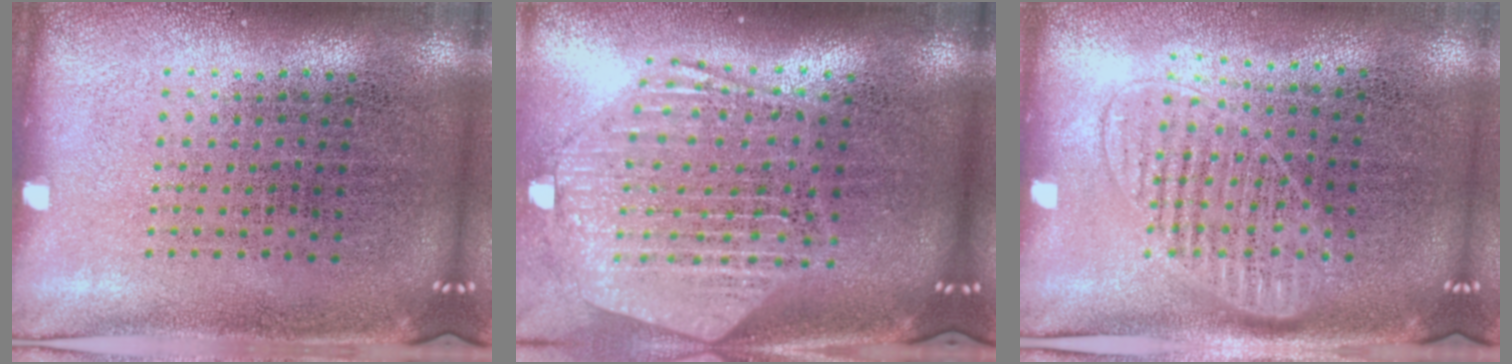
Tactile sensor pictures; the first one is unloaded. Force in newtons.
{"total": 2.6, "press": 2.2, "slide": 1.5}
{"total": 1.4, "press": 1.3, "slide": 0.6}